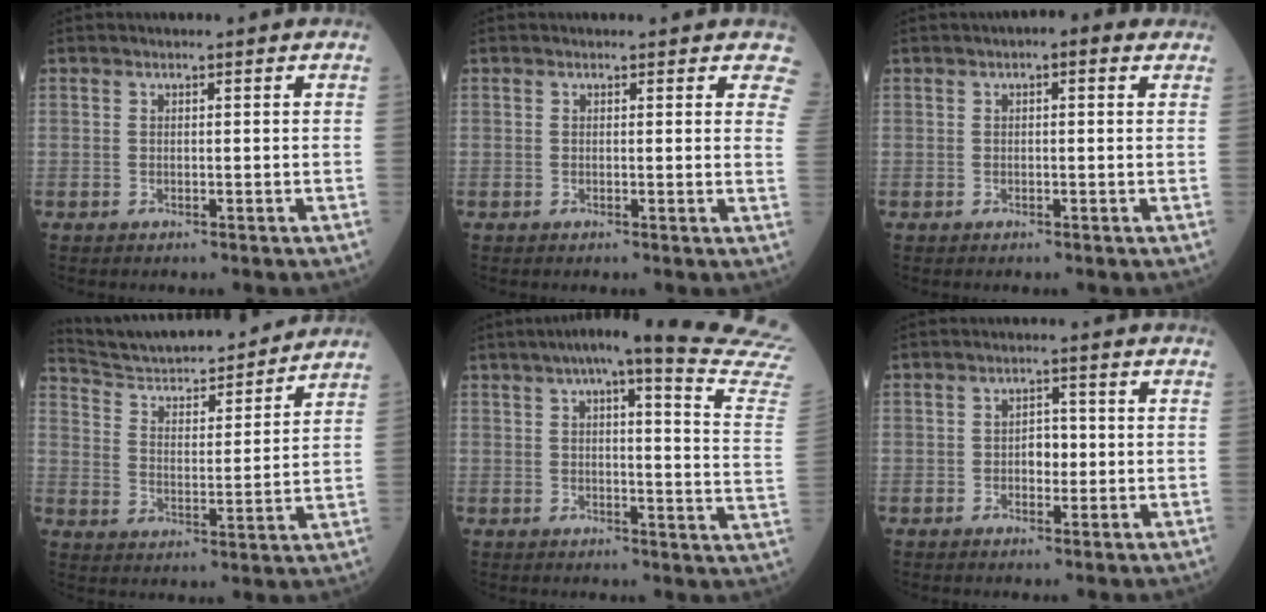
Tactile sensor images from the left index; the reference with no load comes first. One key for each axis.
{"total": 5.0, "fx": 4.4, "fy": 1.8, "fz": 1.3, "tx": 0.010, "ty": -0.016, "tz": 0.024}
{"total": 2.6, "fx": 1.4, "fy": 1.0, "fz": 2.0, "tx": -0.027, "ty": 0.017, "tz": 0.012}
{"total": 18.9, "fx": 17.7, "fy": 2.4, "fz": 6.1, "tx": -0.102, "ty": 0.000, "tz": 0.265}
{"total": 24.4, "fx": 20.9, "fy": 0.4, "fz": 12.5, "tx": -0.162, "ty": -0.074, "tz": 0.227}
{"total": 2.6, "fx": -0.4, "fy": 1.7, "fz": 2.0, "tx": -0.028, "ty": 0.004, "tz": -0.007}